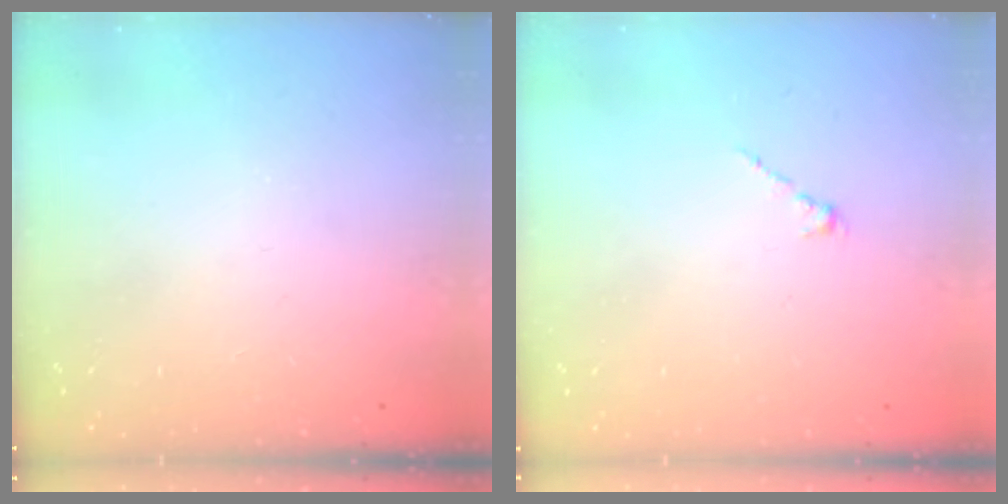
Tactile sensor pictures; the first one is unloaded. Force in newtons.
{"total": 0.0}